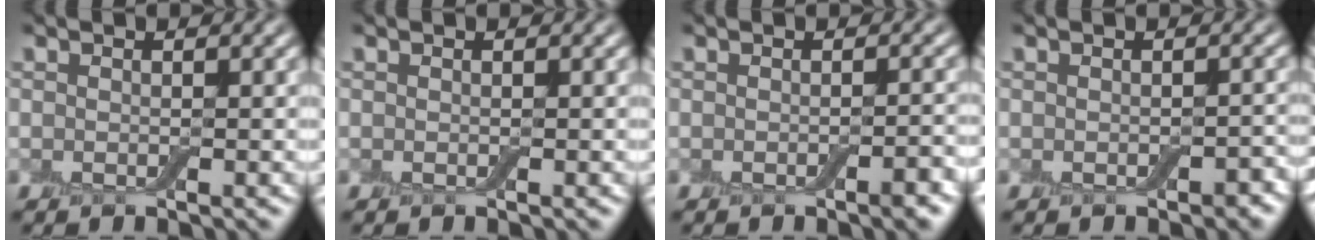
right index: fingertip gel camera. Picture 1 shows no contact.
{"total": 0.0}
{"total": 1.5, "force": [-0.7, 0.3, 1.2], "torque": [-0.015, 0.001, -0.010]}
{"total": 1.3, "force": [-0.6, 0.8, 0.9], "torque": [-0.017, -0.003, -0.007]}